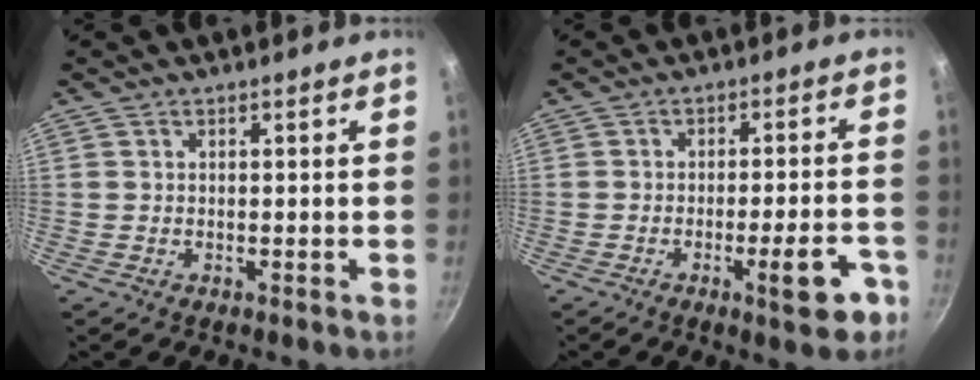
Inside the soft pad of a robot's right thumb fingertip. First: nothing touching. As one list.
[{"total": 8.7, "force": [-4.1, 2.2, 7.4], "torque": [-0.080, 0.027, -0.050]}]